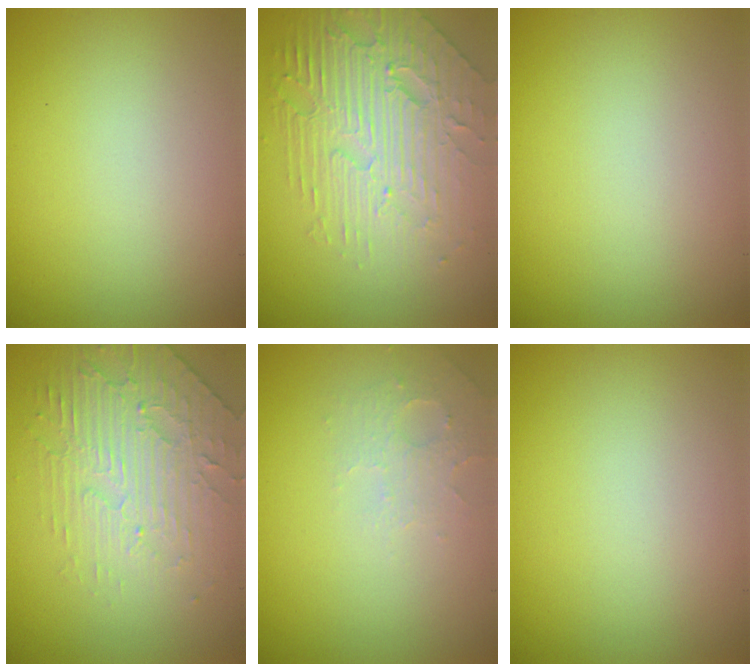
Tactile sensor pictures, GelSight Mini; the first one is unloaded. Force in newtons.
{"total": 6.3, "press": 4.6, "slide": 4.3}
{"total": 0.0}
{"total": 4.5, "press": 3.3, "slide": 3.0}
{"total": 1.8, "press": 1.7, "slide": 0.4}
{"total": 0.0}